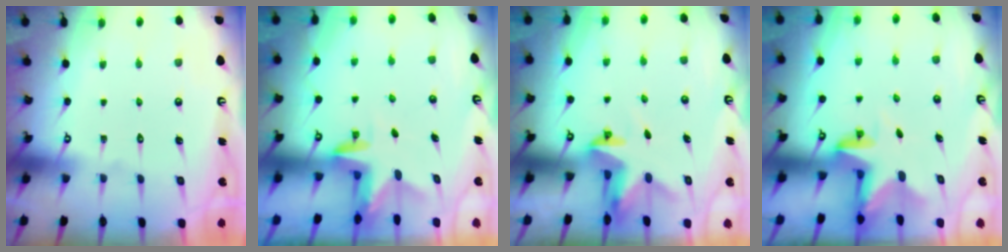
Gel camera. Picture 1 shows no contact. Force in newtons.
{"total": 3.0, "press": 3.0, "slide": 0.2}
{"total": 3.2, "press": 3.2, "slide": 0.1}
{"total": 4.0, "press": 4.0, "slide": 0.4}